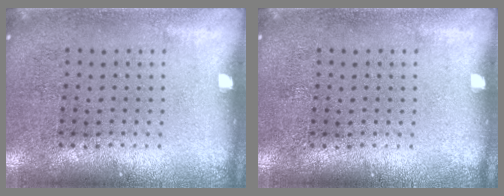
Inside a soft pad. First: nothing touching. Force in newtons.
{"total": 0.0}